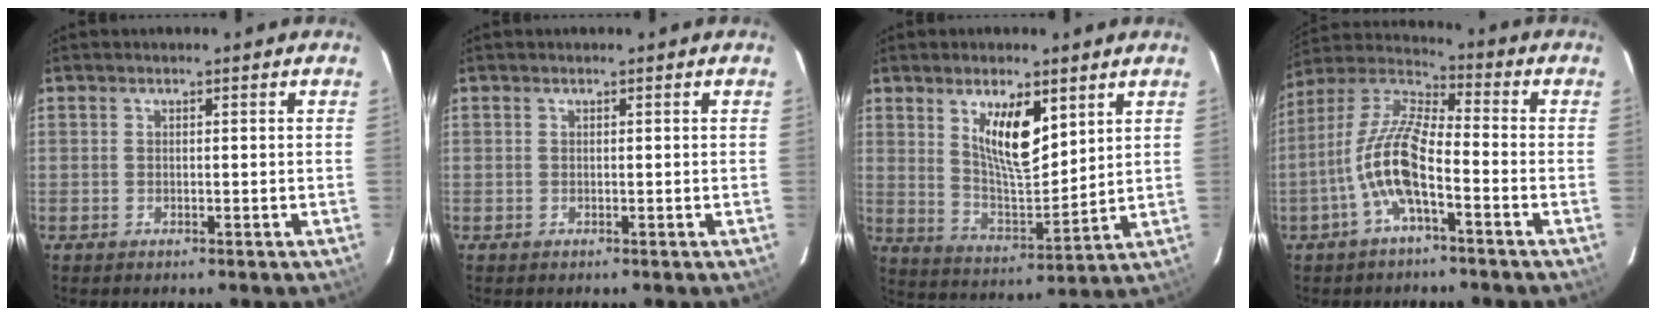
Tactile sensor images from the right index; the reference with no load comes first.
{"total": 0.0}
{"total": 11.2, "force": [5.4, 4.0, 9.0], "torque": [-0.155, -0.004, 0.109]}
{"total": 11.7, "force": [-4.5, 3.1, 10.3], "torque": [-0.217, 0.007, -0.093]}